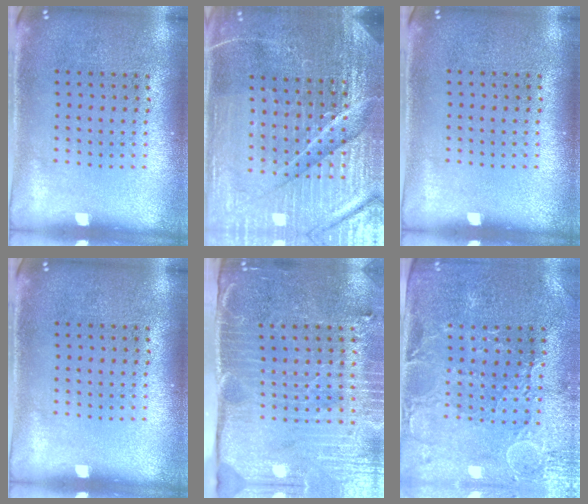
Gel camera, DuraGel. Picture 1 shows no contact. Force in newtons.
{"total": 6.1, "press": 5.5, "slide": 2.6}
{"total": 0.0}
{"total": 0.0}
{"total": 4.6, "press": 3.9, "slide": 2.5}
{"total": 1.1, "press": 1.0, "slide": 0.4}